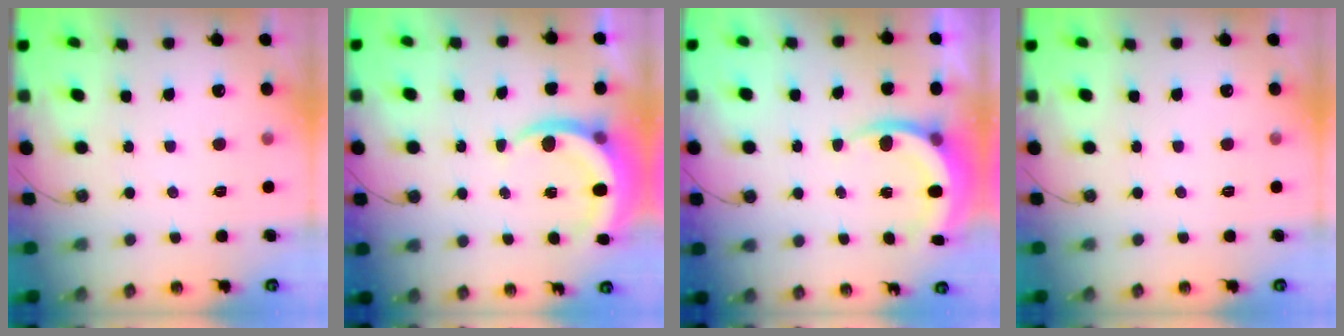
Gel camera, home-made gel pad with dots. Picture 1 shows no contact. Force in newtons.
{"total": 5.4, "press": 5.4, "slide": 0.2}
{"total": 5.7, "press": 5.5, "slide": 1.4}
{"total": 0.0}